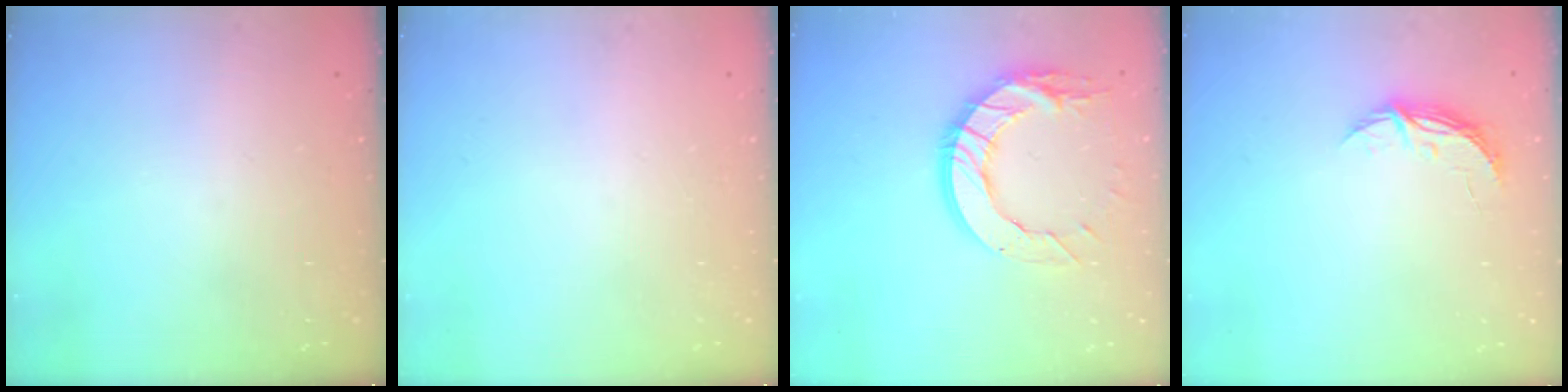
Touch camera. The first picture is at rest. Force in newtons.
{"total": 0.0}
{"total": 15.4, "press": 15.3, "slide": 1.5}
{"total": 4.6, "press": 4.6, "slide": 0.4}